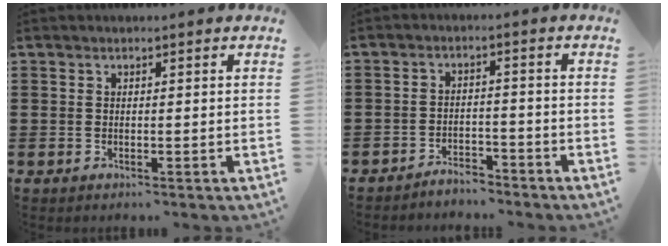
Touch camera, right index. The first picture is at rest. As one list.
[{"total": 3.1, "force": [-3.1, 0.4, -0.1], "torque": [-0.006, 0.004, -0.065]}]